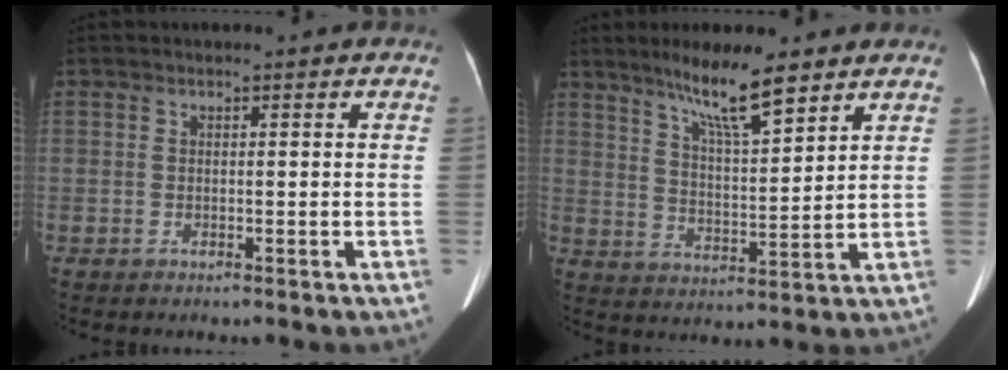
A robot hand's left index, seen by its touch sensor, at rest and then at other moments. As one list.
[{"total": 9.7, "force": [7.2, 0.7, 6.4], "torque": [-0.117, -0.004, 0.130]}]